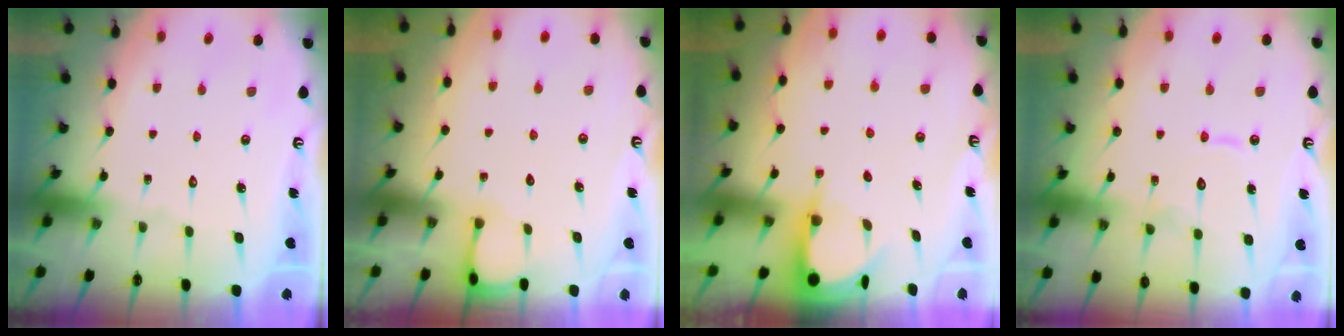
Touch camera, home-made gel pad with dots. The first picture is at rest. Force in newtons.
{"total": 2.1, "press": 2.1, "slide": 0.2}
{"total": 3.9, "press": 3.9, "slide": 0.3}
{"total": 8.9, "press": 8.8, "slide": 0.9}